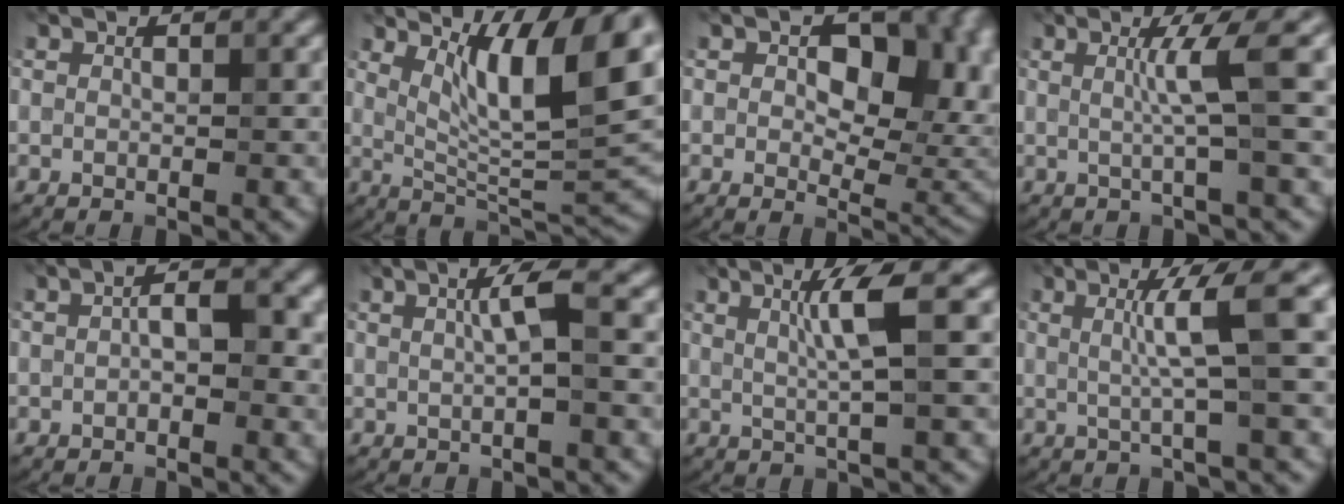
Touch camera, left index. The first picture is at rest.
{"total": 10.5, "force": [4.4, 2.5, 9.2], "torque": [-0.149, -0.004, 0.081]}
{"total": 12.2, "force": [2.9, 7.4, 9.2], "torque": [-0.097, 0.004, 0.045]}
{"total": 3.6, "force": [0.5, -0.1, 3.6], "torque": [-0.067, 0.008, 0.006]}
{"total": 2.8, "force": [-0.1, 1.2, 2.5], "torque": [-0.043, 0.007, -0.004]}
{"total": 2.5, "force": [0.4, 0.0, 2.4], "torque": [-0.048, 0.011, 0.006]}
{"total": 3.5, "force": [1.0, 0.0, 3.4], "torque": [-0.063, 0.006, 0.018]}
{"total": 4.9, "force": [0.9, 0.2, 4.8], "torque": [-0.079, 0.012, 0.015]}